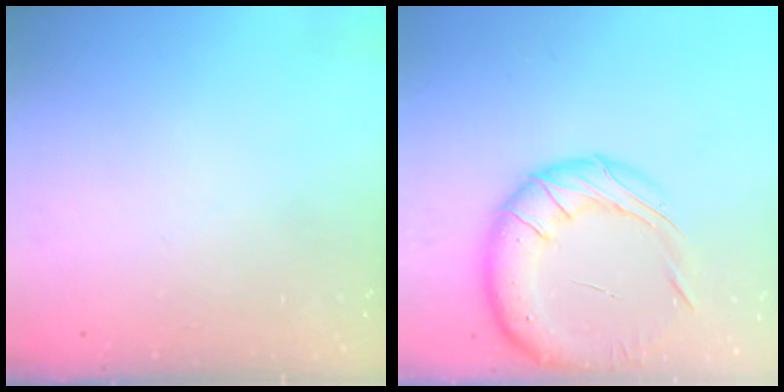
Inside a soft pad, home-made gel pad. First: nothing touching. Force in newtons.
{"total": 18.7, "press": 18.6, "slide": 1.6}